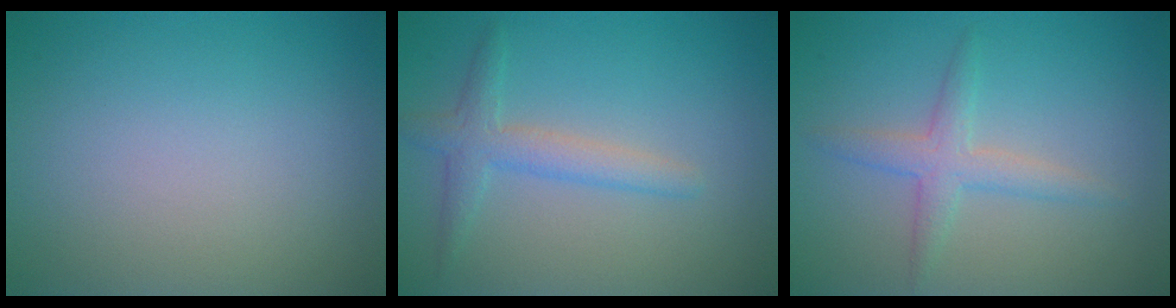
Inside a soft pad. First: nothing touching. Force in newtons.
{"total": 2.3, "press": 2.3, "slide": 0.0}
{"total": 2.5, "press": 2.5, "slide": 0.1}